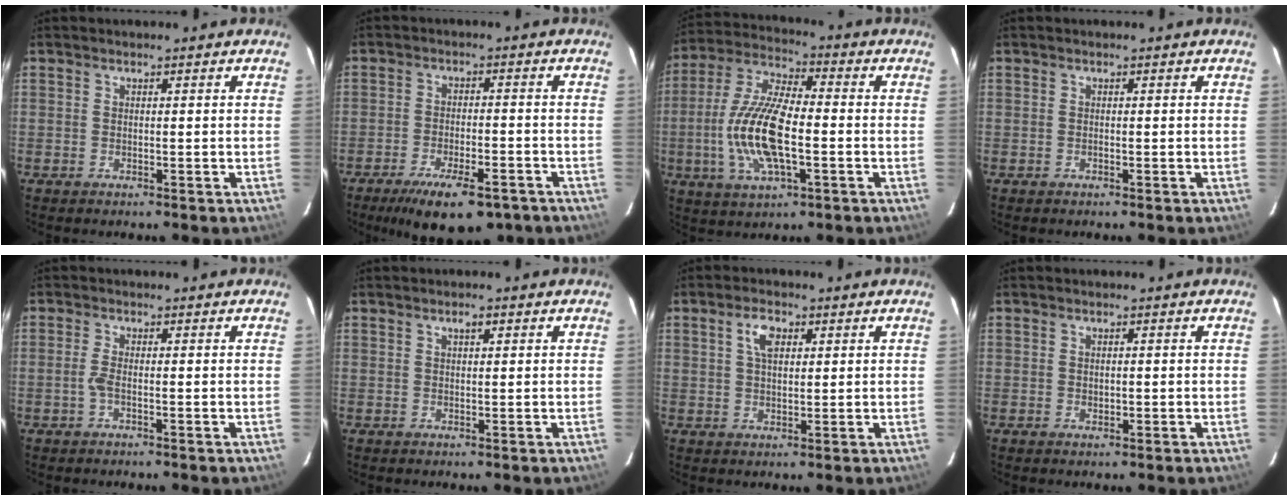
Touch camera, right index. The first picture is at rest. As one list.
[{"total": 13.2, "force": [-9.2, 4.7, 8.2], "torque": [-0.158, -0.020, -0.136]}, {"total": 15.3, "force": [-2.9, 5.6, 14.0], "torque": [-0.293, 0.000, -0.059]}, {"total": 0.0}, {"total": 1.6, "force": [-0.6, 0.1, 1.5], "torque": [-0.033, 0.000, -0.014]}, {"total": 1.4, "force": [0.7, 0.6, 1.0], "torque": [-0.017, 0.005, 0.011]}, {"total": 4.2, "force": [1.6, 2.2, 3.1], "torque": [-0.057, 0.010, 0.030]}, {"total": 0.8, "force": [0.0, 0.7, 0.5], "torque": [-0.007, 0.000, 0.002]}]